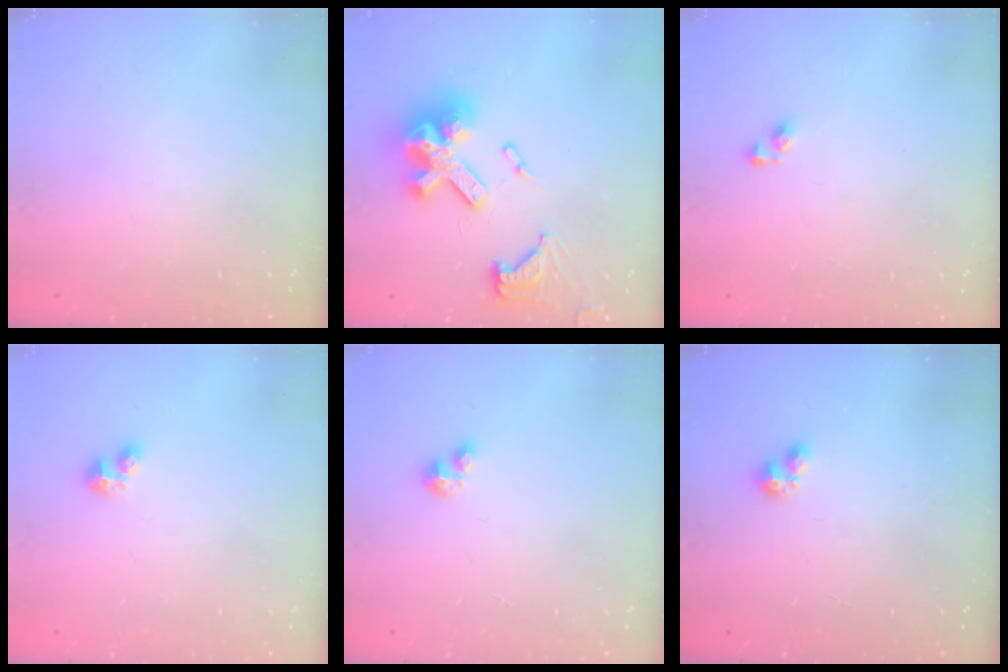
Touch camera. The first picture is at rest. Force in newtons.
{"total": 20.2, "press": 20.1, "slide": 2.1}
{"total": 3.4, "press": 3.4, "slide": 0.2}
{"total": 2.3, "press": 2.2, "slide": 0.5}
{"total": 2.1, "press": 2.1, "slide": 0.2}
{"total": 1.0, "press": 1.0, "slide": 0.1}